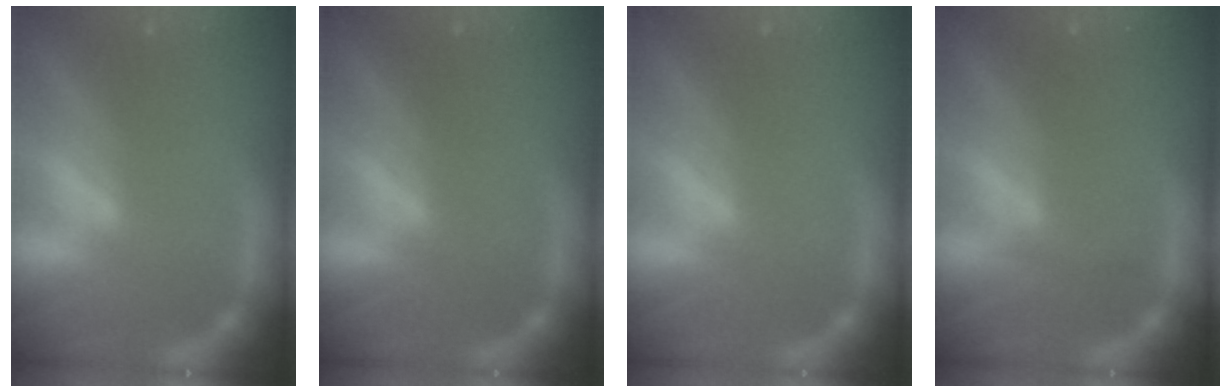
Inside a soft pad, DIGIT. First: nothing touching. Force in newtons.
{"total": 0.0}
{"total": 0.0}
{"total": 0.9}